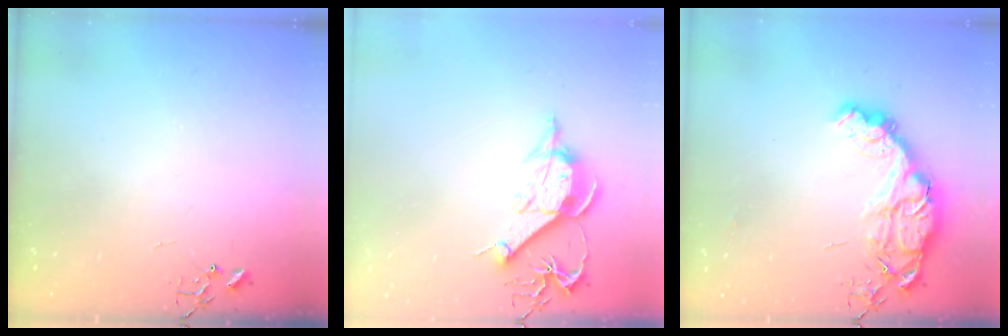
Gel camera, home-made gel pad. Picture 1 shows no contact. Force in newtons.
{"total": 11.6, "press": 11.6, "slide": 0.9}
{"total": 15.0, "press": 14.9, "slide": 1.2}